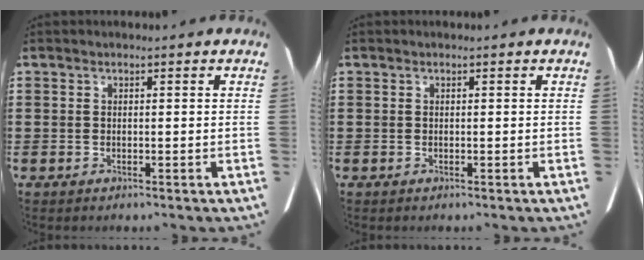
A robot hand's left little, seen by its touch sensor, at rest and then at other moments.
{"total": 0.0}